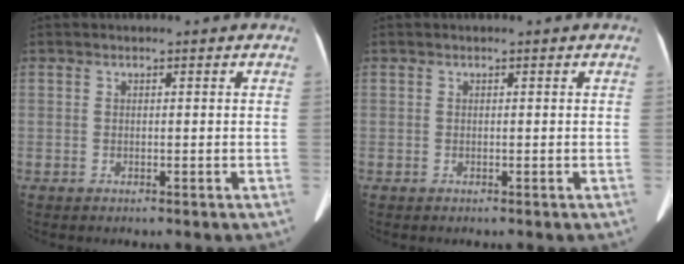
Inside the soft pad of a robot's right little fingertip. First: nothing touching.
{"total": 0.0}